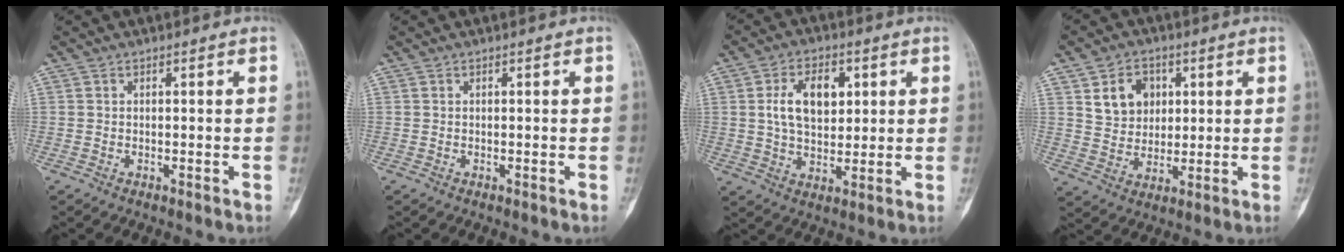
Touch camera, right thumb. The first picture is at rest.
{"total": 0.0}
{"total": 10.1, "force": [2.5, 6.3, 7.5], "torque": [-0.111, -0.004, 0.047]}
{"total": 8.7, "force": [3.0, 6.9, 4.4], "torque": [-0.039, -0.013, 0.058]}